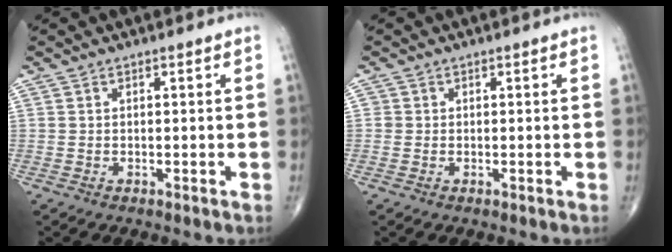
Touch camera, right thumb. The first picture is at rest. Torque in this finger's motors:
{"motor_torque": [0.08, 0.26, 0.25, -0.02, -0.05]}